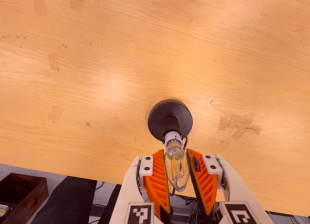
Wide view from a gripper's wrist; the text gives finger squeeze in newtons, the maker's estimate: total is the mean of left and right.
{"total": 8.7, "left": 8.0, "right": 9.4}